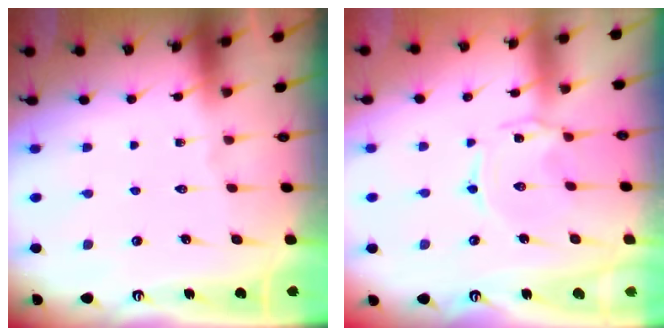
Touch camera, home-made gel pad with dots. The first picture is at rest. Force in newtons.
{"total": 1.2, "press": 1.2, "slide": 0.2}